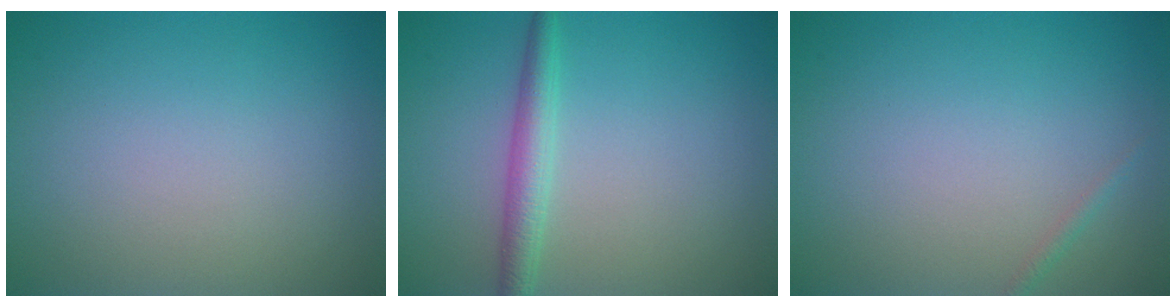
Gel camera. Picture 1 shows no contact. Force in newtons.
{"total": 2.5, "press": 2.5, "slide": 0.1}
{"total": 0.6, "press": 0.6, "slide": 0.0}